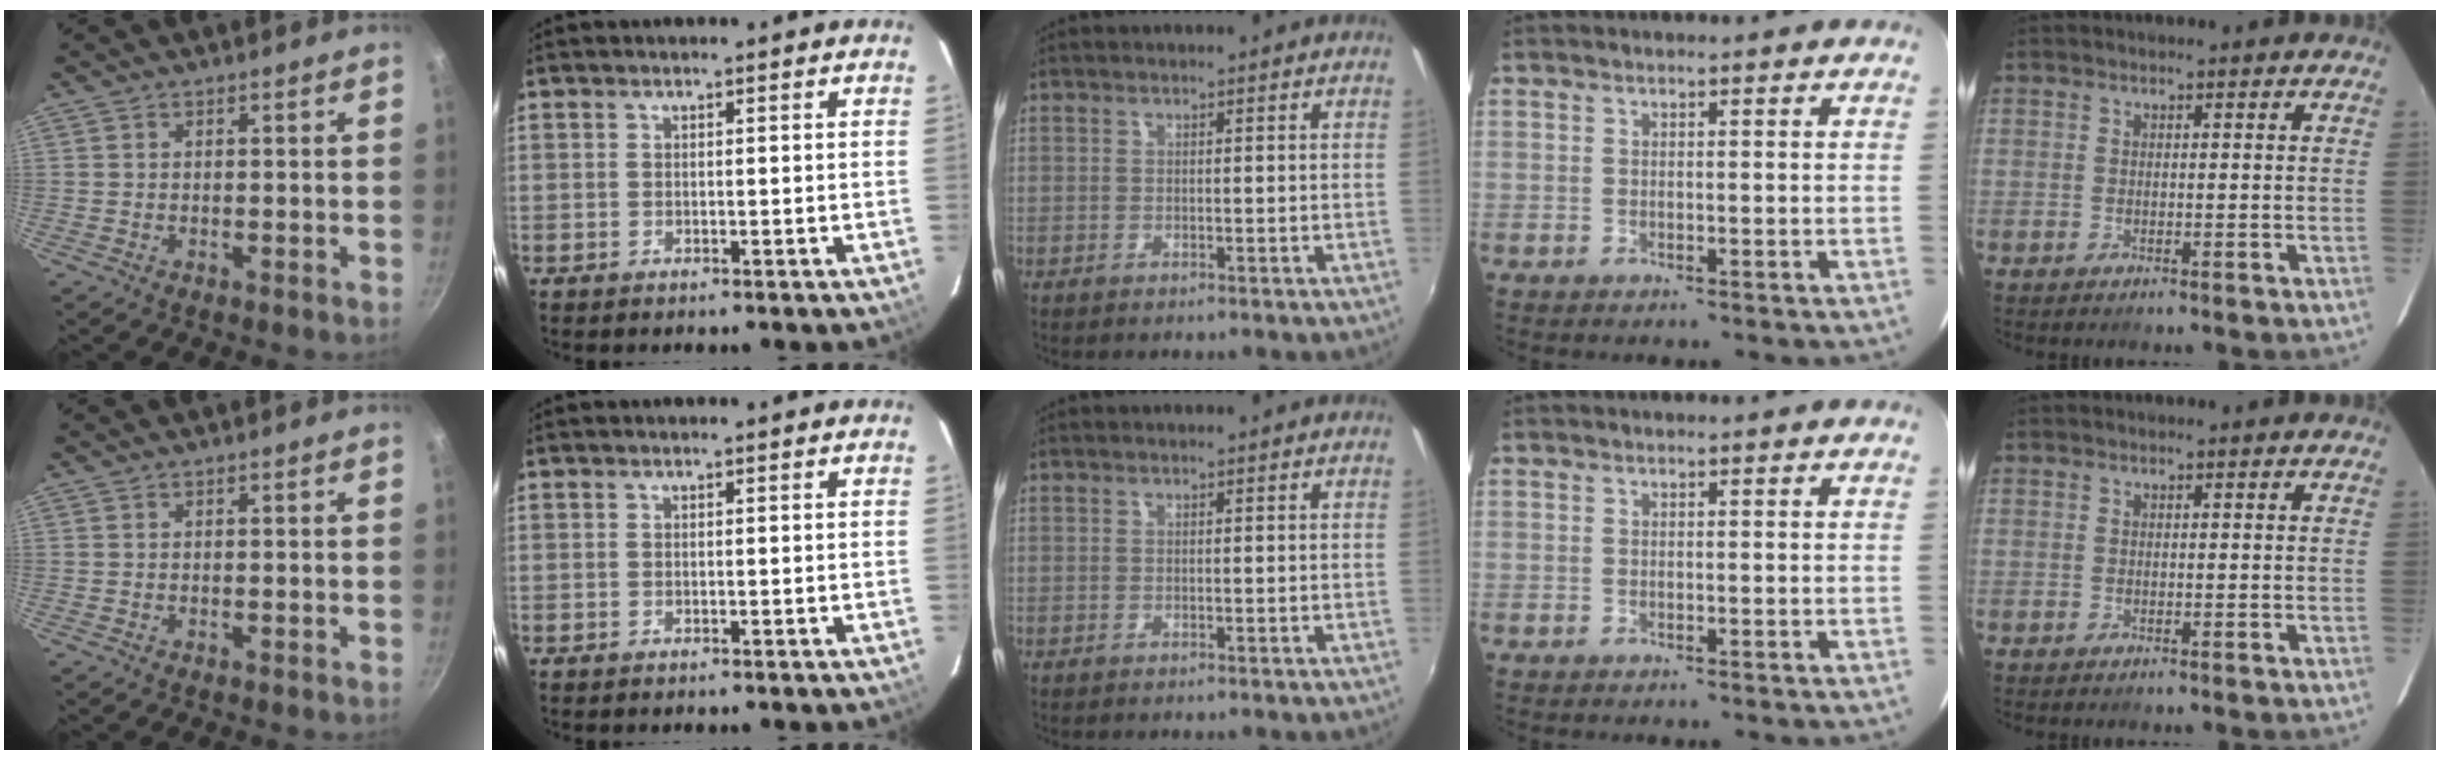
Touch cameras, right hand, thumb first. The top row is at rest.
{}